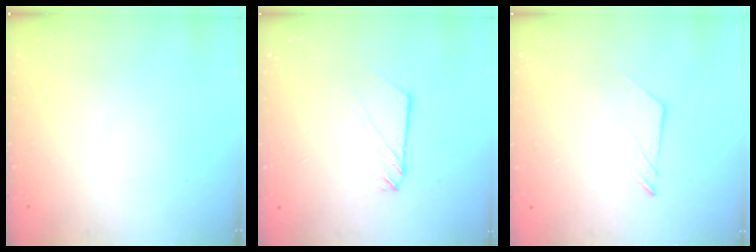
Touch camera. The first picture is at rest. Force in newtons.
{"total": 2.9, "press": 2.9, "slide": 0.4}
{"total": 2.5, "press": 2.5, "slide": 0.2}